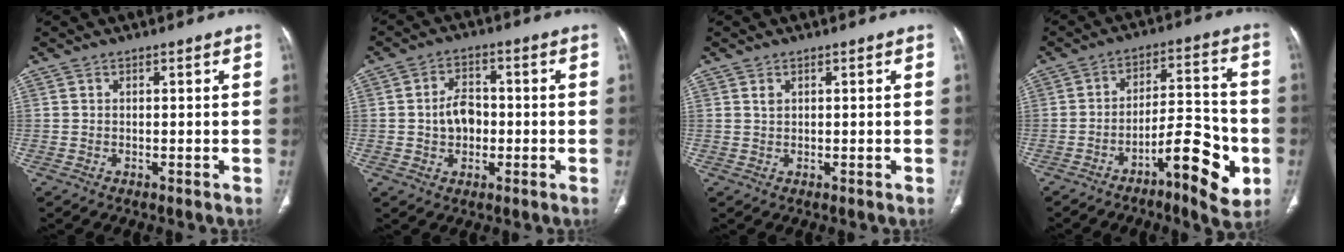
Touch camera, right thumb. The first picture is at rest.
{"total": 6.2, "force": [-0.6, 4.6, 4.1], "torque": [-0.053, 0.017, -0.012]}
{"total": 0.9, "force": [0.4, 0.6, 0.4], "torque": [-0.005, -0.002, 0.009]}
{"total": 13.5, "force": [-5.6, 4.4, 11.5], "torque": [-0.151, 0.039, -0.084]}